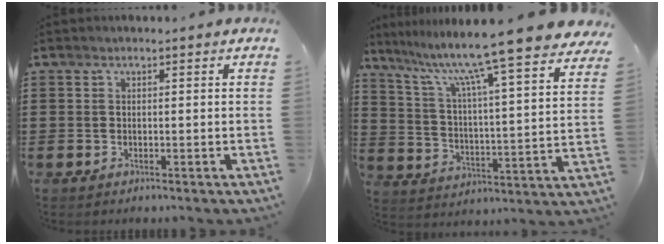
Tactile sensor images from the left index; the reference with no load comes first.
{"total": 11.9, "force": [10.1, -1.2, 6.3], "torque": [-0.143, -0.082, 0.156]}